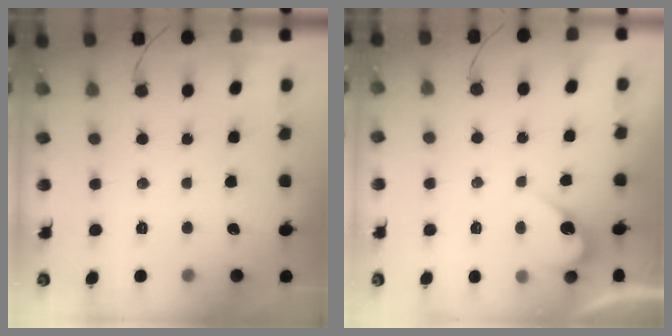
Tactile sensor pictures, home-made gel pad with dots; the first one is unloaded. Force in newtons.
{"total": 5.6, "press": 5.6, "slide": 0.4}